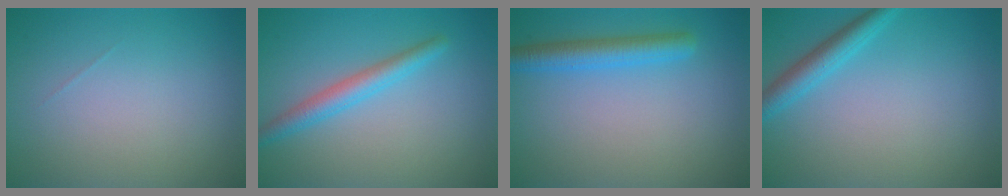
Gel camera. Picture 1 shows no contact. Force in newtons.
{"total": 2.7, "press": 2.7, "slide": 0.1}
{"total": 3.2, "press": 3.2, "slide": 0.2}
{"total": 2.7, "press": 2.7, "slide": 0.2}